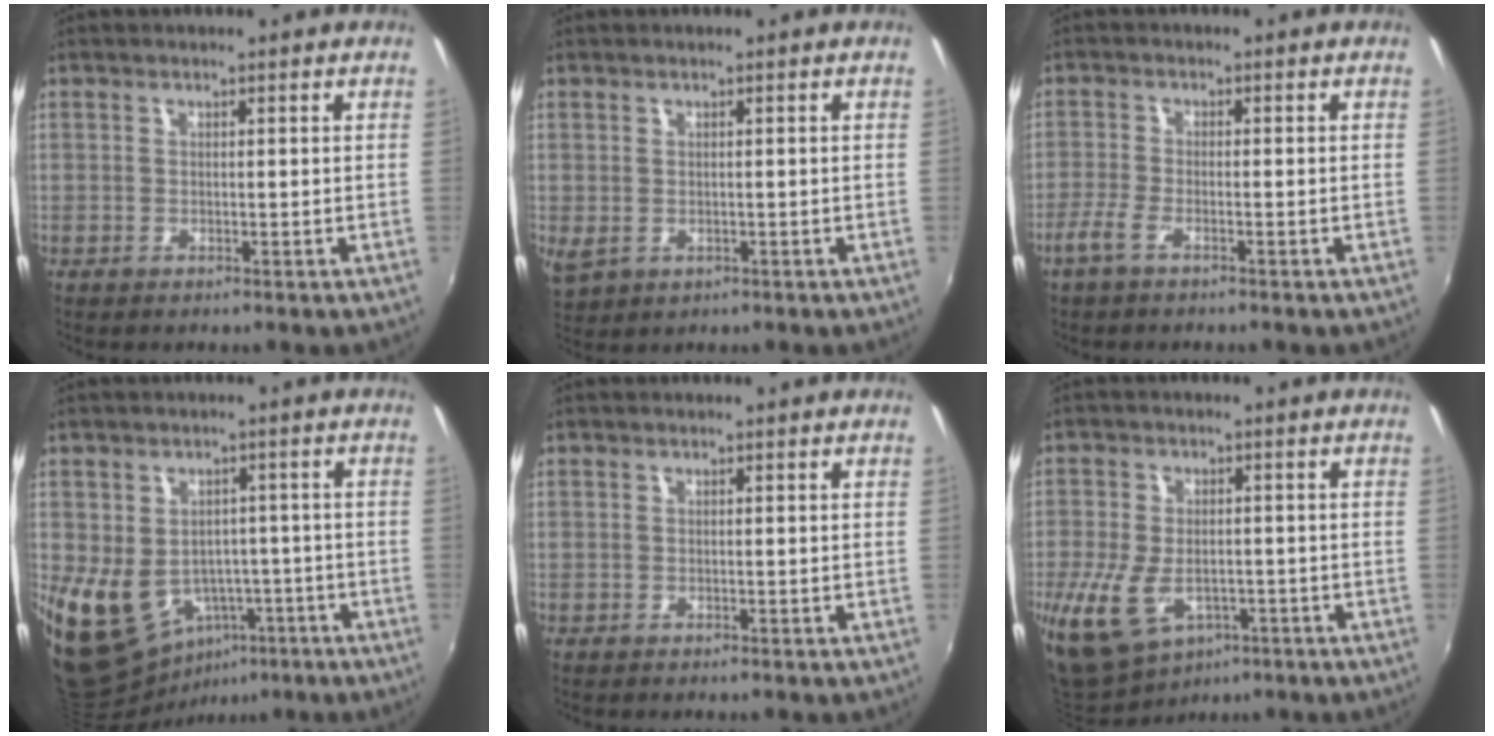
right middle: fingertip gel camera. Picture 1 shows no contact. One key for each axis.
{"total": 3.1, "fx": 0.1, "fy": 2.2, "fz": 2.2, "tx": -0.042, "ty": -0.009, "tz": 0.009}
{"total": 3.8, "fx": -2.6, "fy": 0.8, "fz": 2.6, "tx": -0.067, "ty": -0.007, "tz": -0.051}
{"total": 12.4, "fx": -3.5, "fy": 10.1, "fz": 6.3, "tx": -0.145, "ty": -0.004, "tz": -0.025}
{"total": 0.0}
{"total": 13.9, "fx": -5.0, "fy": 9.3, "fz": 9.1, "tx": -0.215, "ty": -0.032, "tz": -0.075}